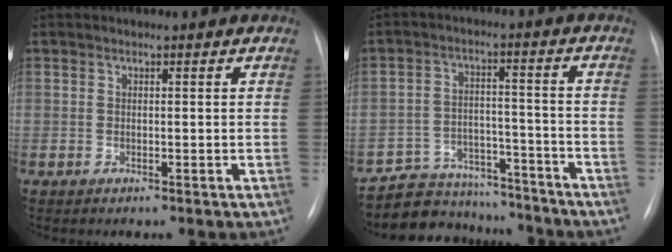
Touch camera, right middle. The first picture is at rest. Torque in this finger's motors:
{"motor_torque": [0.43, -0.55, 0.14, 0.00]}